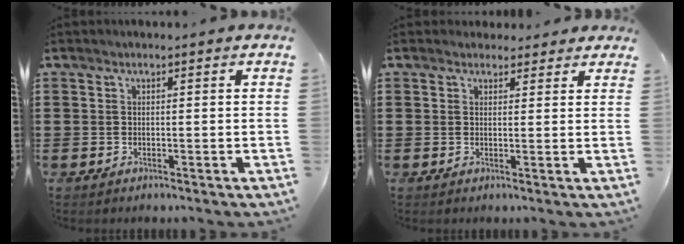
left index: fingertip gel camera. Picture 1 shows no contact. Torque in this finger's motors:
{"motor_torque": [2.14, 0.00, 0.31, 0.01]}